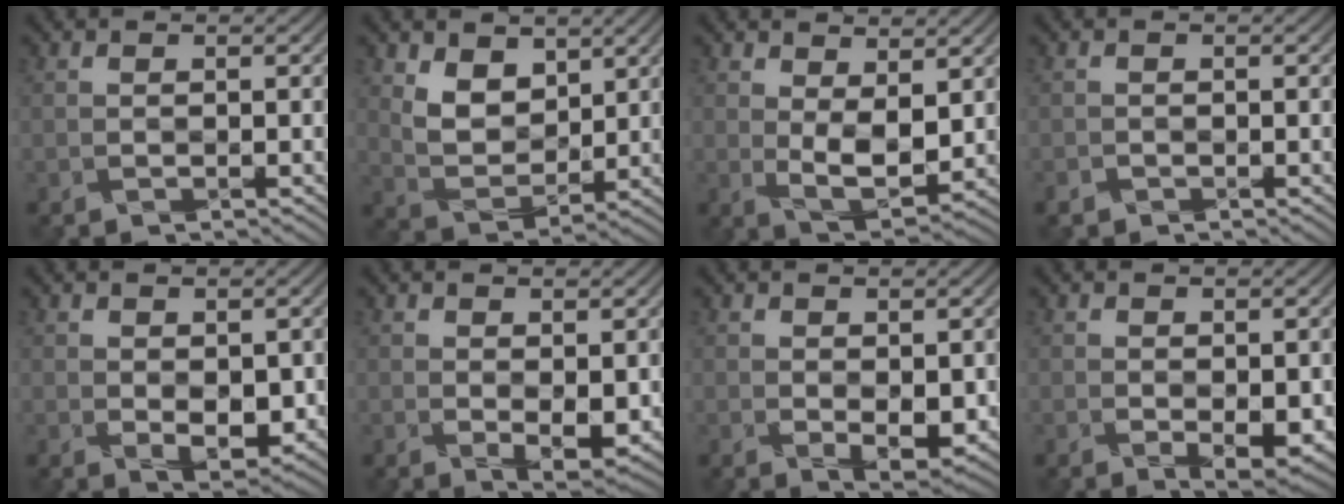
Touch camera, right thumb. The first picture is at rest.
{"total": 5.2, "force": [3.5, 3.2, 2.1], "torque": [-0.057, -0.018, 0.071]}
{"total": 4.9, "force": [1.6, 2.3, 4.0], "torque": [-0.086, -0.012, 0.037]}
{"total": 0.8, "force": [-0.7, 0.2, -0.2], "torque": [0.000, -0.010, -0.010]}
{"total": 2.5, "force": [0.4, 1.6, 1.9], "torque": [-0.041, -0.015, 0.020]}
{"total": 2.3, "force": [0.7, 1.0, 2.0], "torque": [-0.042, -0.015, 0.025]}
{"total": 2.3, "force": [0.5, 1.2, 1.9], "torque": [-0.041, -0.014, 0.021]}
{"total": 2.1, "force": [0.0, 0.9, 1.9], "torque": [-0.040, -0.013, 0.014]}